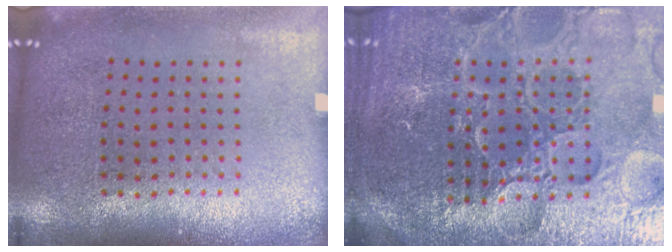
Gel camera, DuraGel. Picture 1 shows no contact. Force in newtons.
{"total": 5.8, "press": 5.3, "slide": 2.4}